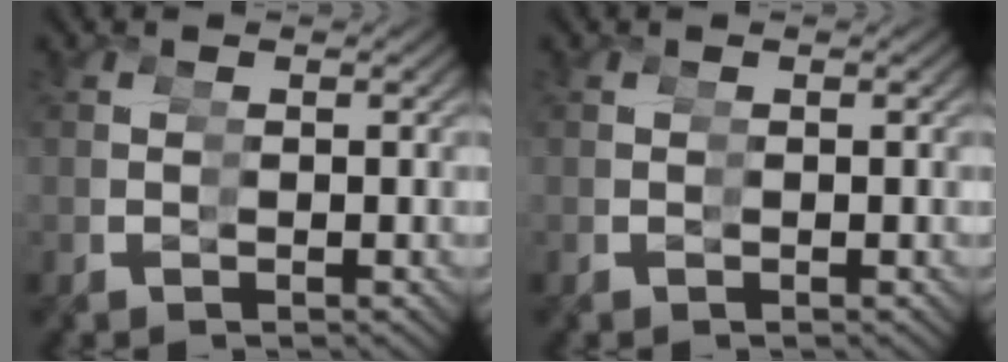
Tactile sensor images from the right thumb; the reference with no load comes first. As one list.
[{"total": 0.0}]